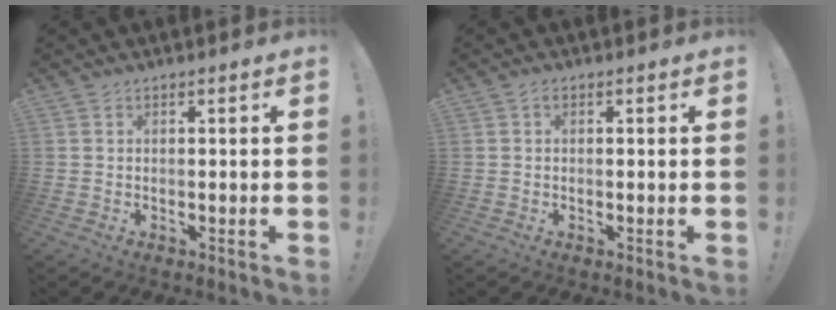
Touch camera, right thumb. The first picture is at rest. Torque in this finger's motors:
{"motor_torque": [0.09, 0.04, -0.09, -0.01, 0.00]}